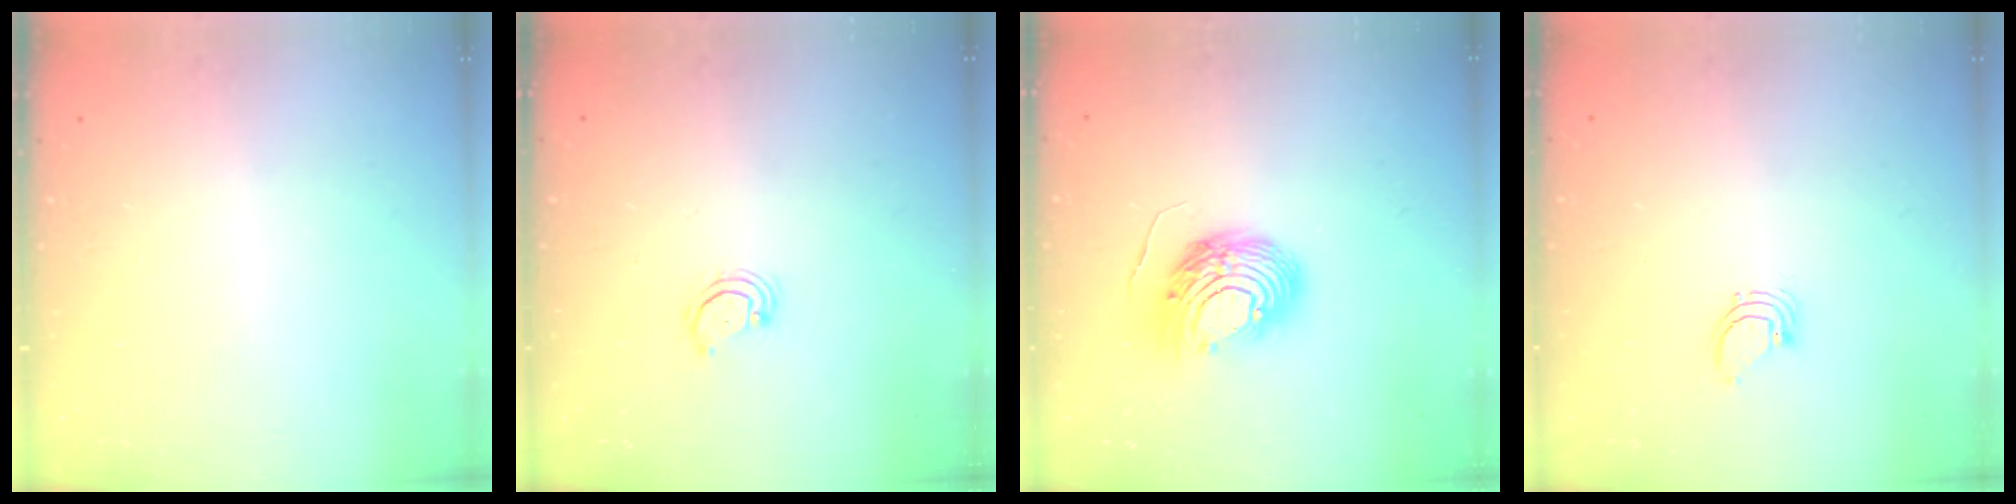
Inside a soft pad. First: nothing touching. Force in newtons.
{"total": 2.9, "press": 2.8, "slide": 0.4}
{"total": 13.3, "press": 13.1, "slide": 2.3}
{"total": 2.3, "press": 2.3, "slide": 0.1}